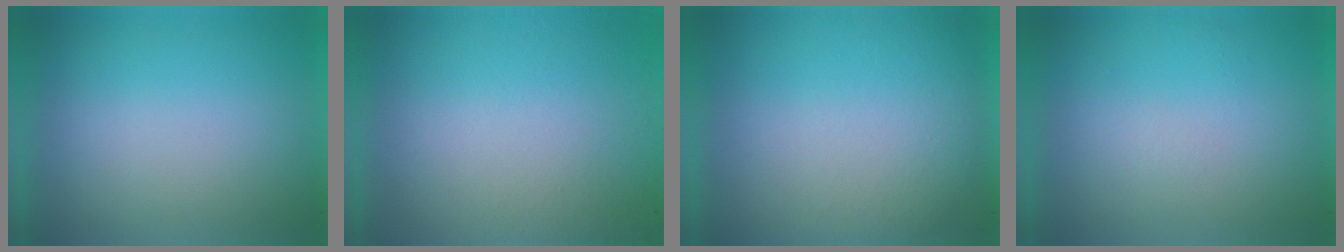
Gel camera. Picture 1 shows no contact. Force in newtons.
{"total": 8.1}
{"total": 3.0}
{"total": 1.1}